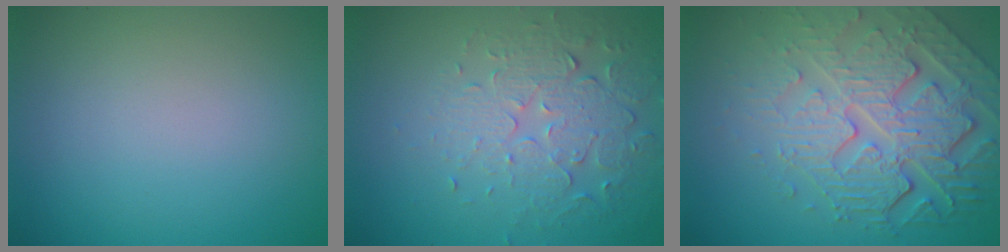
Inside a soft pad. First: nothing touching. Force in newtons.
{"total": 5.4, "press": 3.7, "slide": 3.9}
{"total": 8.0, "press": 5.7, "slide": 5.7}